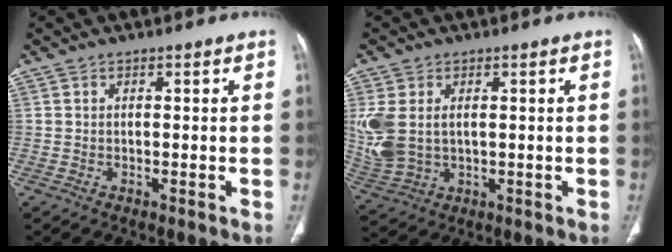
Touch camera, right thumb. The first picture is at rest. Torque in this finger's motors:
{"motor_torque": [0.32, -0.08, 1.01, 0.39, 0.22]}